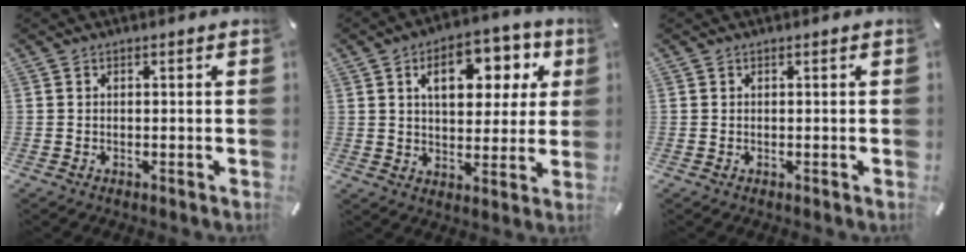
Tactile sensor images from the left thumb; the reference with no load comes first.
{"total": 13.7, "force": [5.3, 8.5, 9.2], "torque": [-0.130, -0.008, 0.086]}
{"total": 0.0}